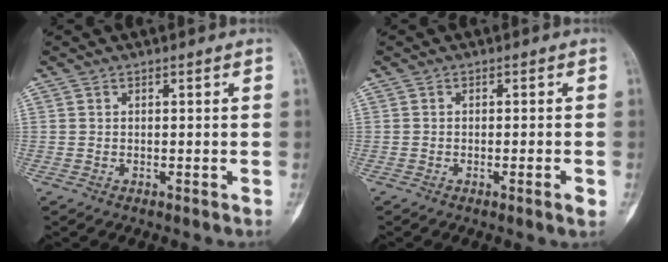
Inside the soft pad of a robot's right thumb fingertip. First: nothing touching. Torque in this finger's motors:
{"motor_torque": [-0.19, -0.02, -0.29, 0.15, -0.02]}